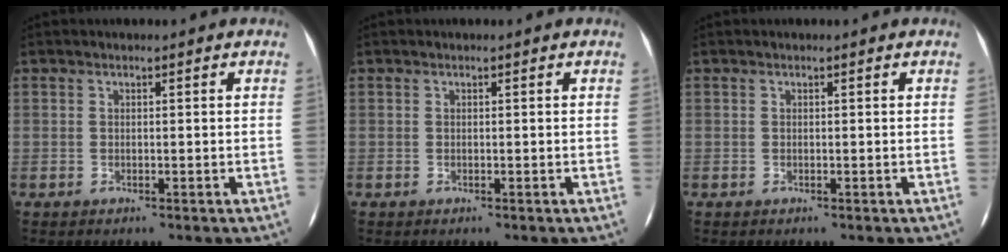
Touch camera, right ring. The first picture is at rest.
{"total": 0.0}
{"total": 0.0}